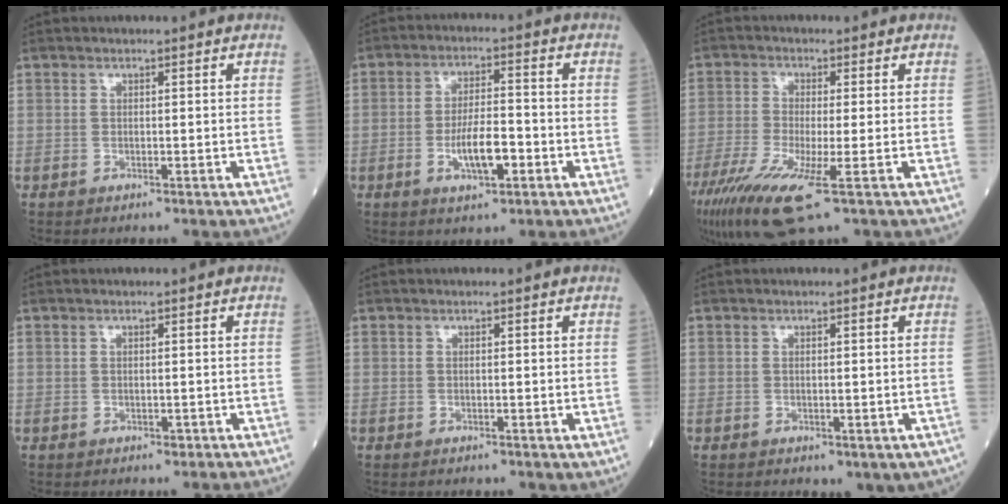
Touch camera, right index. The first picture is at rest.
{"total": 6.9, "force": [-2.4, 1.8, 6.1], "torque": [-0.114, 0.002, -0.041]}
{"total": 11.3, "force": [-5.8, 1.4, 9.6], "torque": [-0.181, -0.034, -0.102]}
{"total": 0.7, "force": [-0.2, 0.4, 0.5], "torque": [-0.005, -0.001, -0.002]}
{"total": 0.5, "force": [0.1, 0.3, 0.4], "torque": [-0.006, -0.001, 0.003]}
{"total": 3.3, "force": [-1.3, 1.8, 2.5], "torque": [-0.024, 0.001, -0.006]}